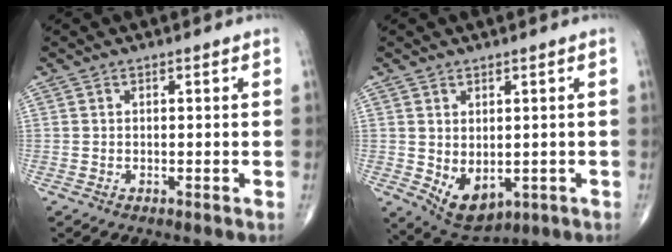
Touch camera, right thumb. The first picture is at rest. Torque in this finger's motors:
{"motor_torque": [-0.26, 0.50, 0.33, 0.37, 0.03]}